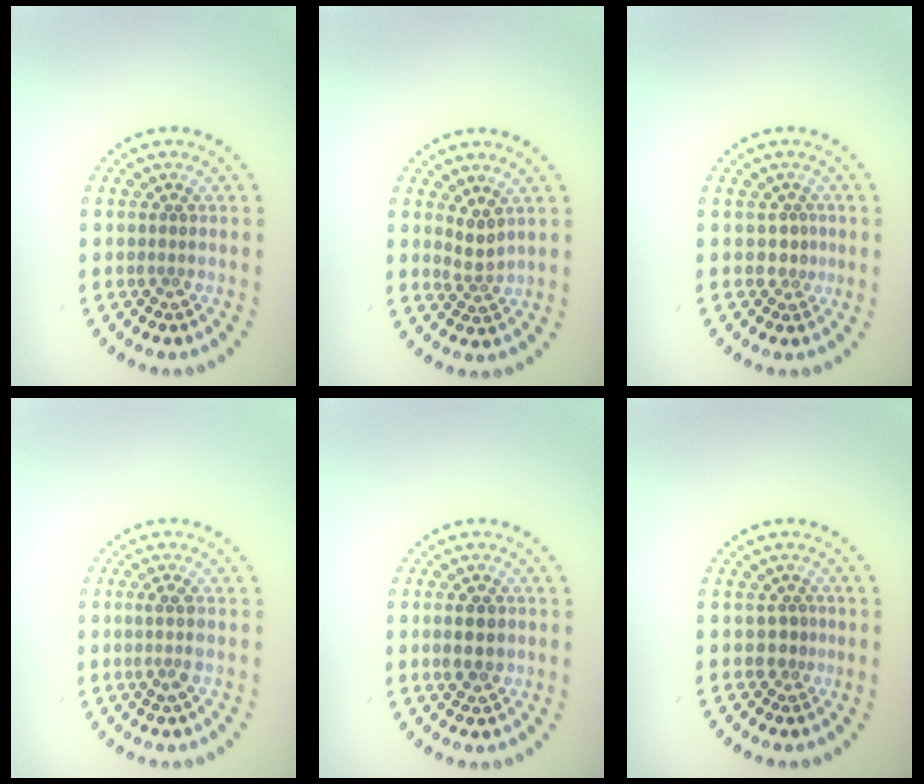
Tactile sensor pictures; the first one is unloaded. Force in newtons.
{"total": 1.8, "press": 1.2, "slide": 1.3}
{"total": 1.2, "press": 0.7, "slide": 1.0}
{"total": 1.6, "press": 1.3, "slide": 0.8}
{"total": 2.5, "press": 2.5, "slide": 0.1}
{"total": 1.3, "press": 0.9, "slide": 0.9}